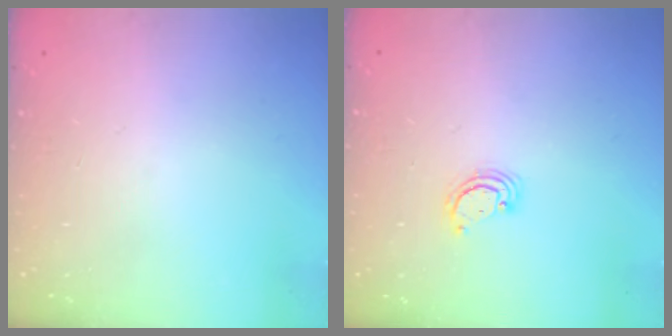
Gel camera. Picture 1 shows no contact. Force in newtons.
{"total": 2.6, "press": 2.6, "slide": 0.3}